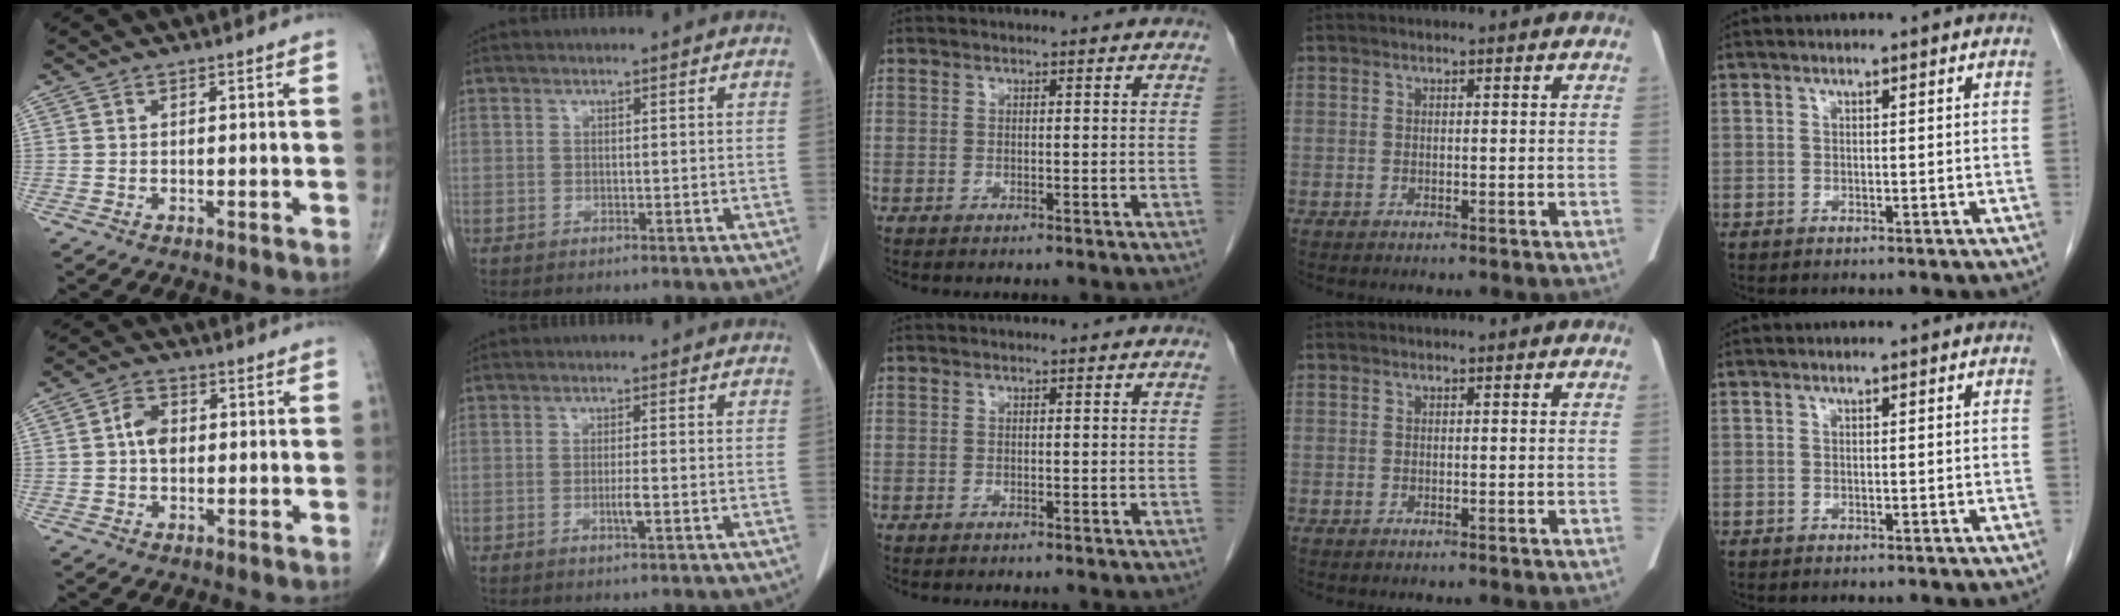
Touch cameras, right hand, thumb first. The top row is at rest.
{"thumb": {"total": 4.3, "force": [0.2, 3.0, 3.0], "torque": [-0.048, 0.011, -0.004]}, "index": {"total": 2.0, "force": [-0.6, 0.0, 1.9], "torque": [-0.041, -0.002, -0.008]}}